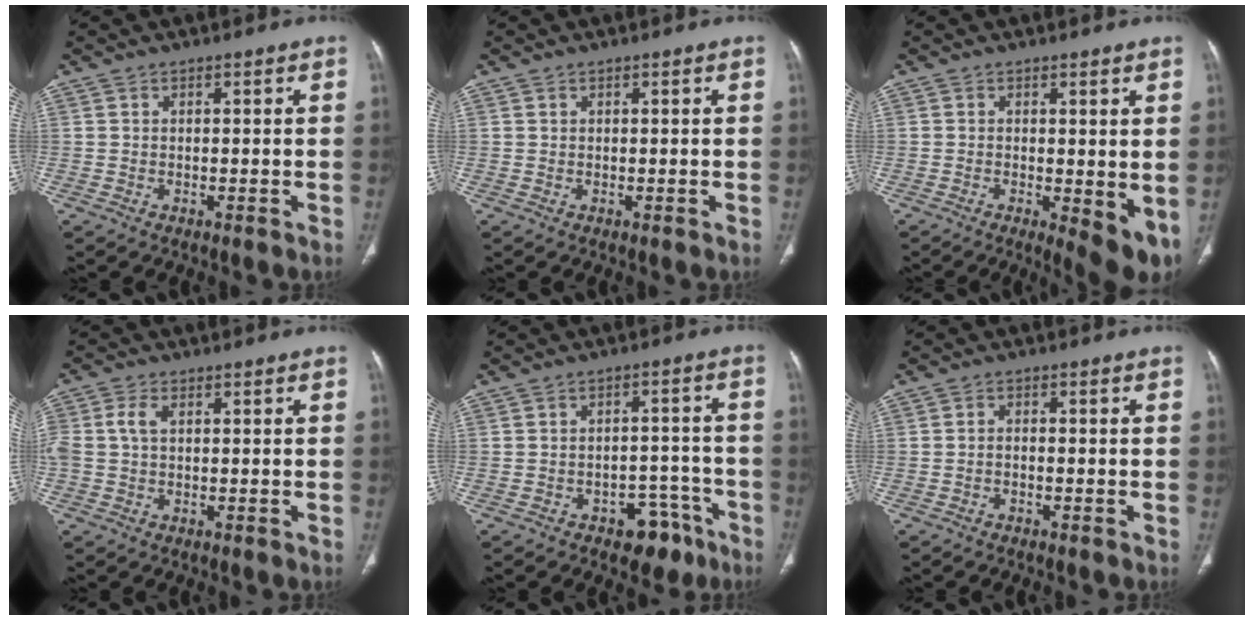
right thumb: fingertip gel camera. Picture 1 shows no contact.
{"total": 0.0}
{"total": 7.1, "force": [-0.6, 2.6, 6.6], "torque": [-0.086, -0.019, -0.005]}
{"total": 4.0, "force": [0.6, 2.4, 3.1], "torque": [-0.094, 0.014, 0.010]}
{"total": 7.8, "force": [-4.9, 4.9, 3.6], "torque": [-0.016, 0.049, -0.062]}
{"total": 1.1, "force": [-0.7, 0.6, 0.7], "torque": [-0.011, 0.009, -0.013]}